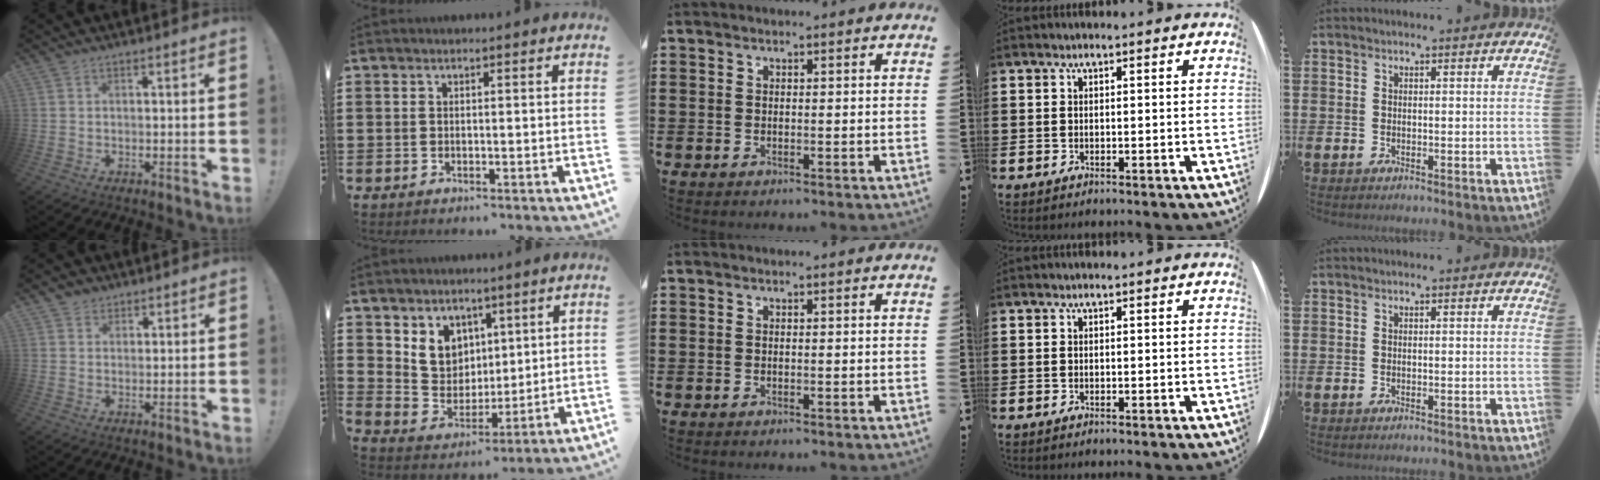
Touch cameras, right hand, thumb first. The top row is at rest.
{"thumb": {"total": 2.9, "force": [2.0, 2.0, 0.2], "torque": [-0.001, -0.007, 0.037]}, "index": {"total": 6.8, "force": [3.5, 5.8, 1.3], "torque": [-0.054, -0.010, 0.068]}}